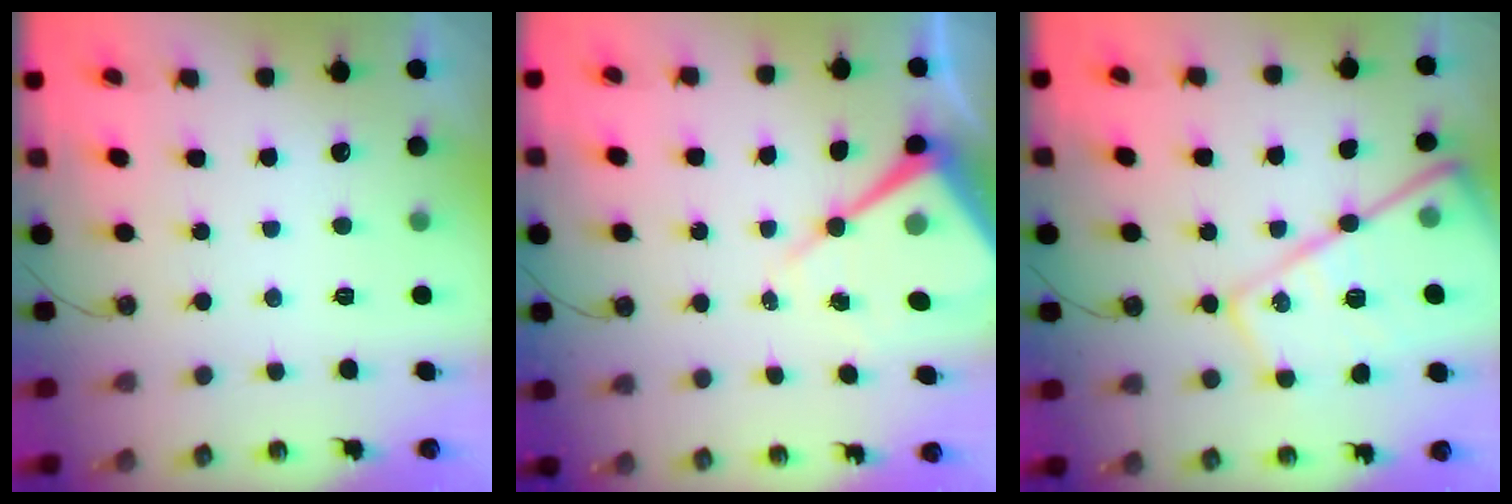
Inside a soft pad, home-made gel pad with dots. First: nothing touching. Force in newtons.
{"total": 12.1, "press": 12.1, "slide": 1.0}
{"total": 23.5, "press": 23.4, "slide": 2.3}